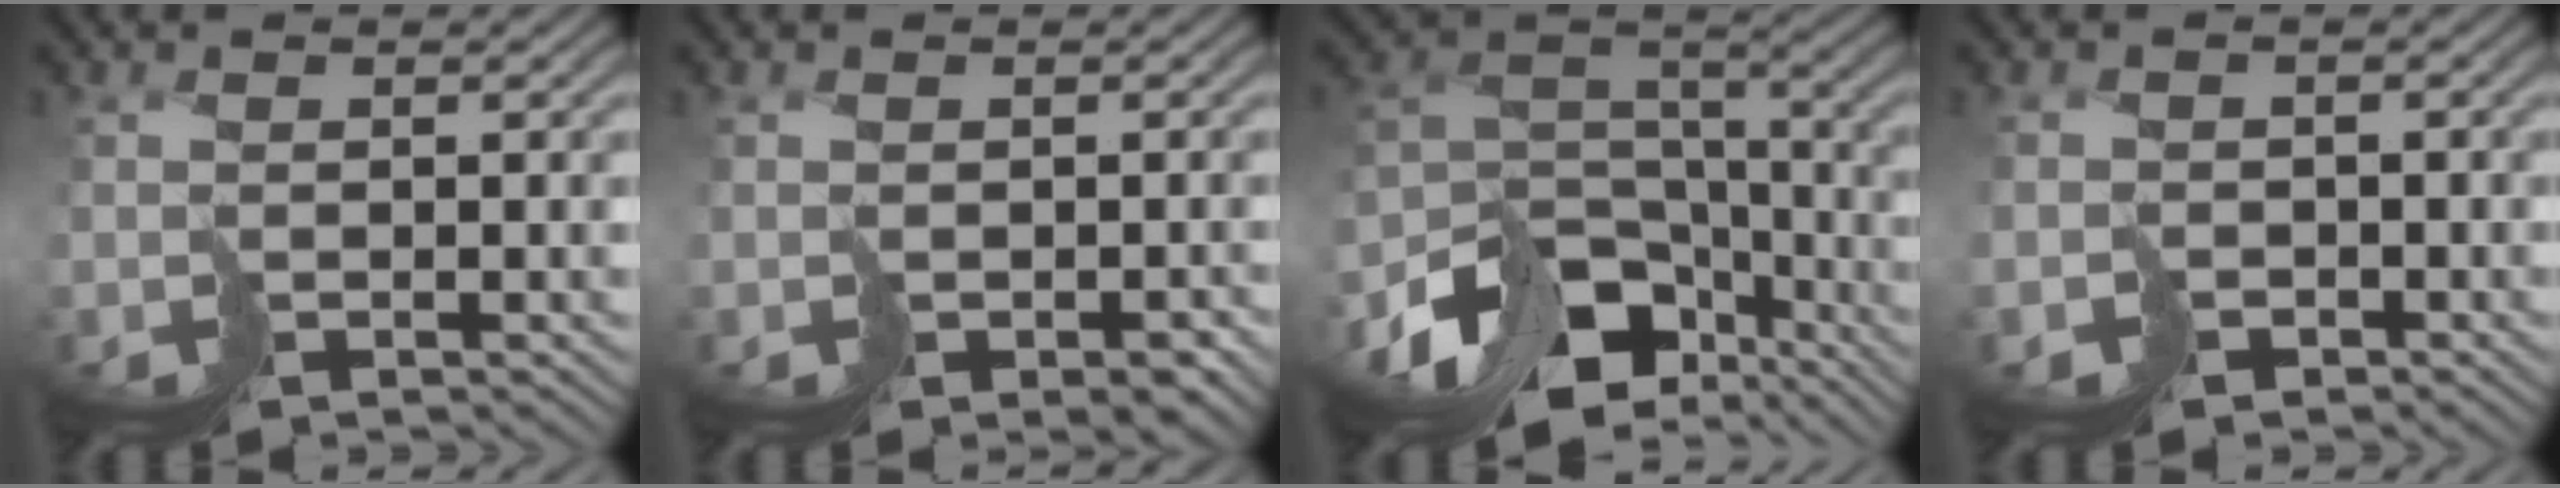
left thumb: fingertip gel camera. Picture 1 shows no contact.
{"total": 2.6, "force": [-1.1, 1.8, 1.5], "torque": [-0.015, -0.008, -0.009]}
{"total": 14.3, "force": [-9.2, 8.2, 7.4], "torque": [-0.173, -0.029, -0.135]}
{"total": 1.8, "force": [-1.2, 1.4, -0.2], "torque": [0.021, -0.002, -0.025]}